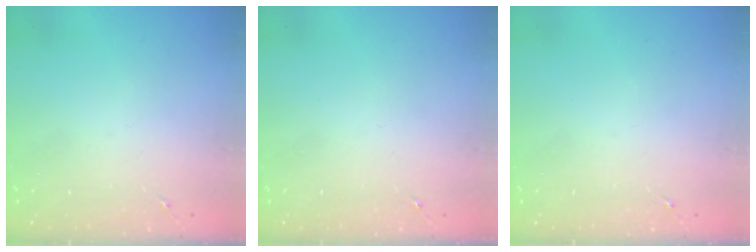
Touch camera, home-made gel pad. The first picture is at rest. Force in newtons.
{"total": 0.0}
{"total": 0.0}